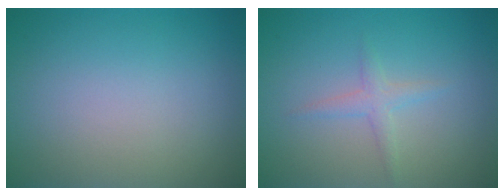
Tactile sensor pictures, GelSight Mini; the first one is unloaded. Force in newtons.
{"total": 1.4, "press": 1.4, "slide": 0.0}